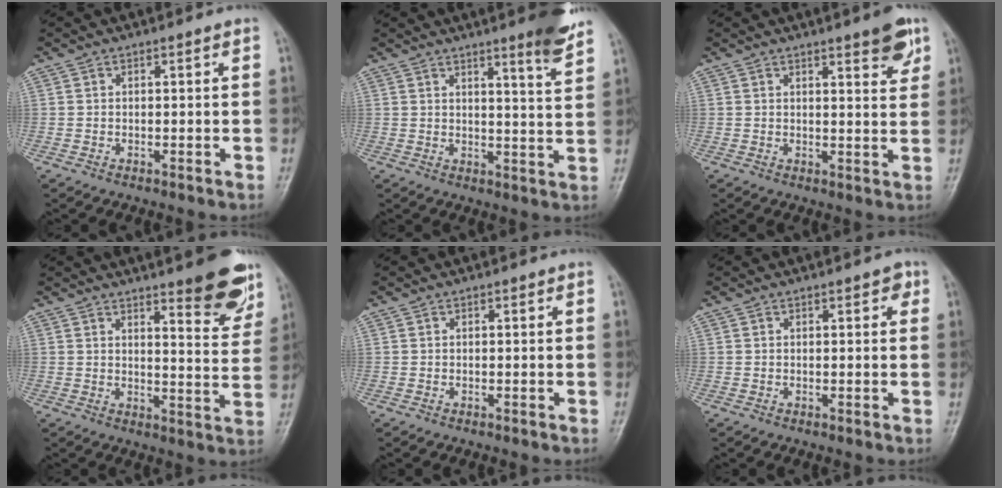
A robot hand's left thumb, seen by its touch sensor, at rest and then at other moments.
{"total": 7.3, "force": [5.4, 0.1, 5.0], "torque": [-0.061, -0.042, 0.069]}
{"total": 5.6, "force": [3.6, 1.3, 4.1], "torque": [-0.041, -0.020, 0.043]}
{"total": 10.6, "force": [7.3, 2.4, 7.2], "torque": [-0.063, -0.051, 0.096]}
{"total": 0.0}
{"total": 1.8, "force": [0.8, 0.9, 1.3], "torque": [-0.008, 0.001, 0.007]}